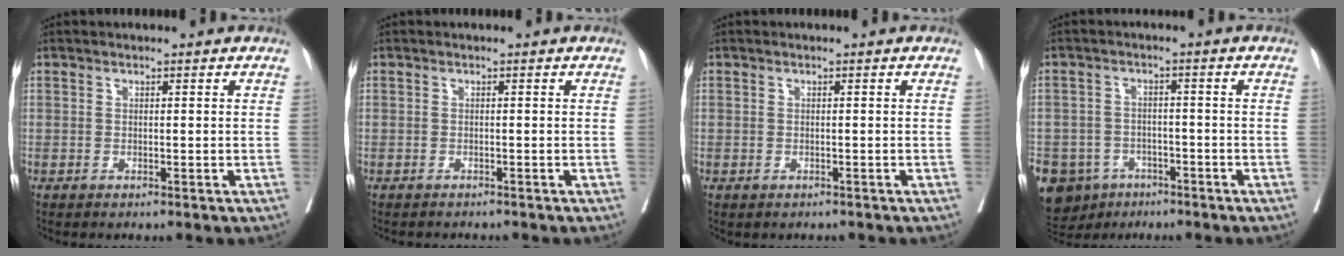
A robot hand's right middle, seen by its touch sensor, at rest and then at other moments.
{"total": 2.4, "force": [-2.3, 0.5, 0.6], "torque": [-0.012, -0.005, -0.029]}
{"total": 0.7, "force": [-0.6, 0.4, 0.1], "torque": [-0.009, -0.001, -0.008]}
{"total": 13.0, "force": [-7.6, 9.8, 3.8], "torque": [-0.109, 0.003, -0.107]}